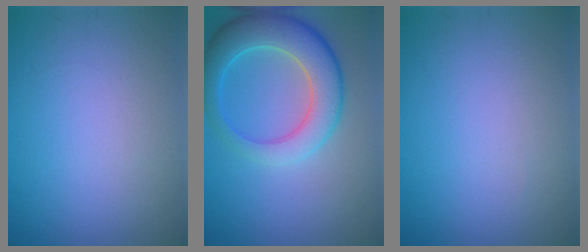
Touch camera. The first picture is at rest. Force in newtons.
{"total": 6.8, "press": 6.8, "slide": 0.5}
{"total": 0.0}